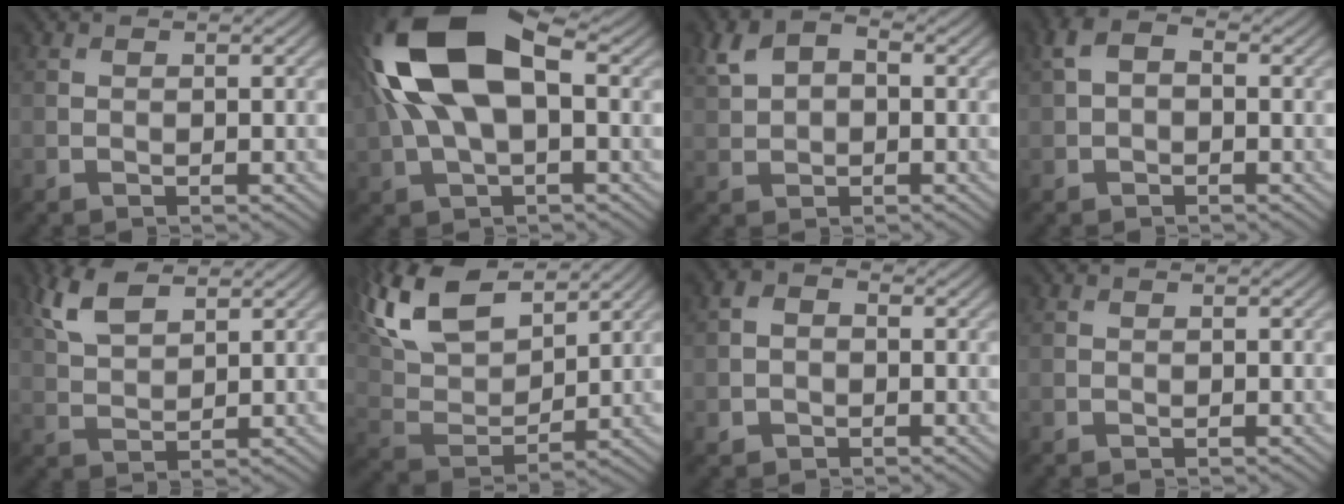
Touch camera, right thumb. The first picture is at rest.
{"total": 16.5, "force": [3.0, 8.8, 13.6], "torque": [-0.304, 0.018, 0.049]}
{"total": 4.8, "force": [1.4, 3.2, 3.2], "torque": [-0.070, 0.006, 0.019]}
{"total": 3.5, "force": [0.4, 2.3, 2.6], "torque": [-0.053, 0.007, 0.000]}
{"total": 6.0, "force": [3.6, 2.6, 4.0], "torque": [-0.101, 0.008, 0.077]}
{"total": 14.9, "force": [9.8, 6.3, 9.3], "torque": [-0.218, 0.029, 0.167]}
{"total": 2.5, "force": [-0.6, 2.1, 1.2], "torque": [-0.027, -0.001, -0.017]}
{"total": 0.0}